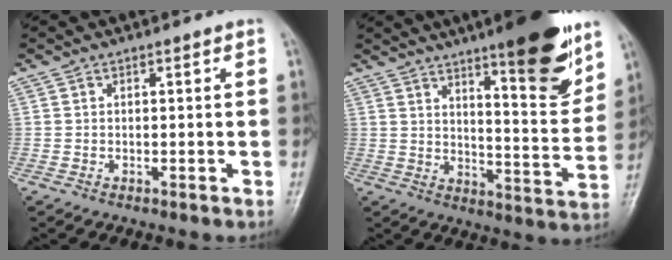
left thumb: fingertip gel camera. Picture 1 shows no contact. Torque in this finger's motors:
{"motor_torque": [2.57, 1.08, 1.44, -1.33, 0.41]}